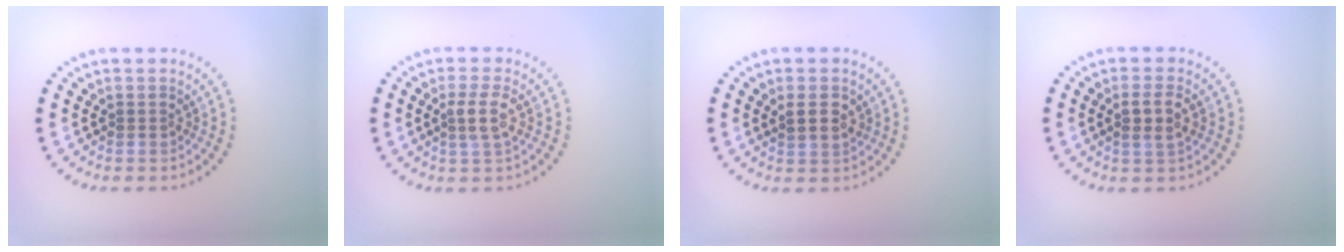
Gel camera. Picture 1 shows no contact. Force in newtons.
{"total": 2.3, "press": 2.0, "slide": 1.1}
{"total": 2.1, "press": 2.0, "slide": 0.6}
{"total": 2.1, "press": 2.0, "slide": 0.8}